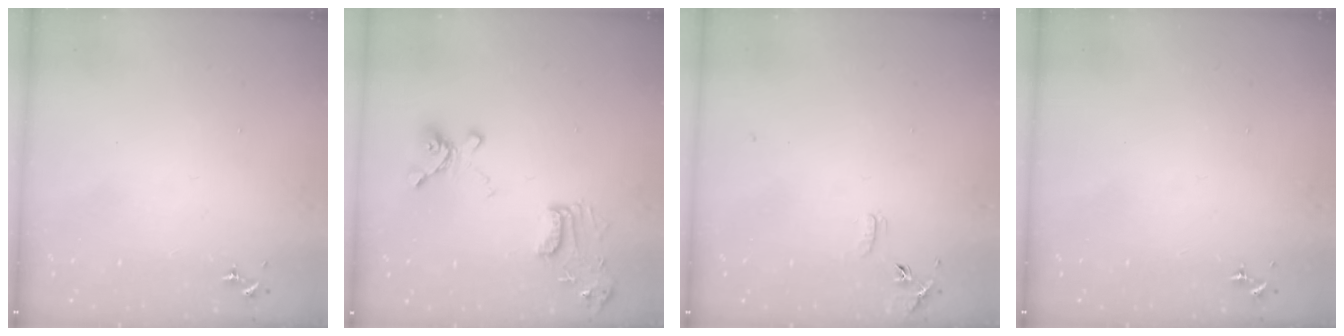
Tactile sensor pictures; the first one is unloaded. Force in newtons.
{"total": 14.3, "press": 14.2, "slide": 1.7}
{"total": 6.9, "press": 6.9, "slide": 0.6}
{"total": 0.0}